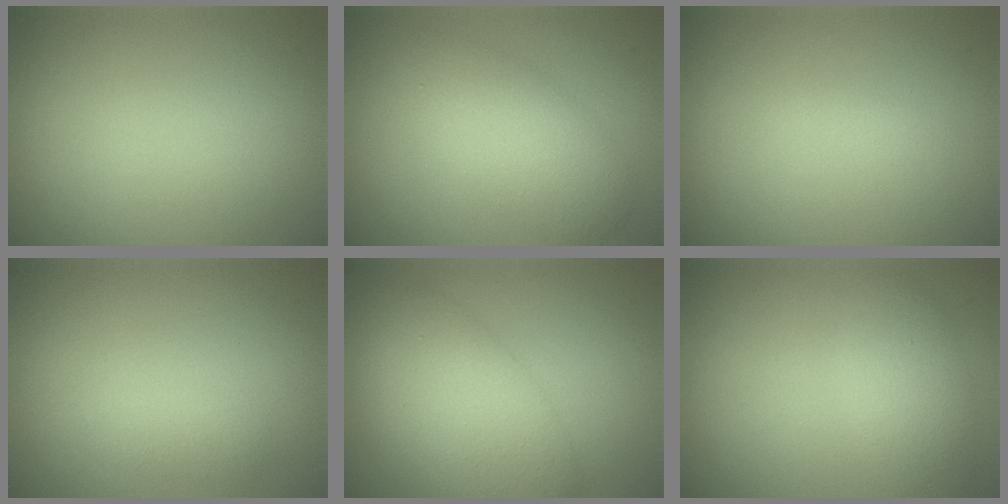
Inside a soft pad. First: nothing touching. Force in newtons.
{"total": 4.8, "press": 4.8, "slide": 0.1}
{"total": 0.6, "press": 0.6, "slide": 0.0}
{"total": 1.5, "press": 1.5, "slide": 0.1}
{"total": 7.3, "press": 7.3, "slide": 0.3}
{"total": 2.6, "press": 2.6, "slide": 0.2}